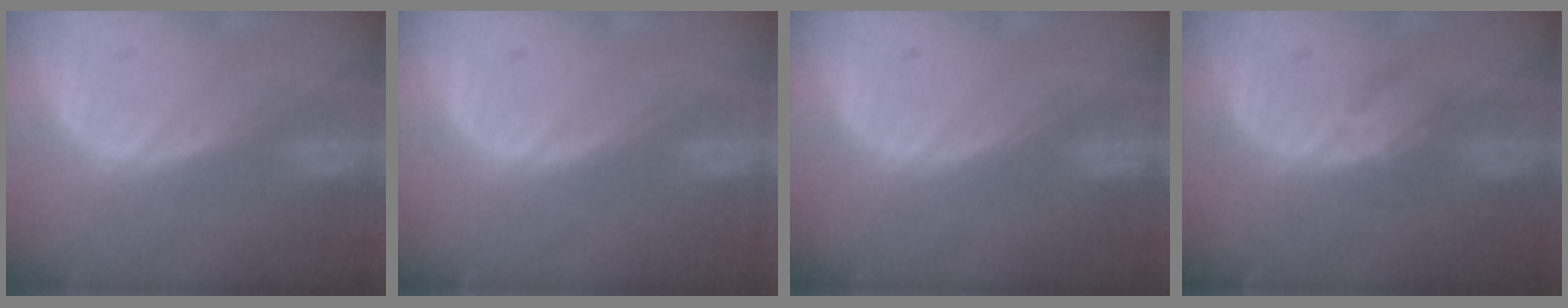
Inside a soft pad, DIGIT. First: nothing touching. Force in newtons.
{"total": 0.5, "press": 0.1, "slide": 0.5}
{"total": 0.0}
{"total": 1.9, "press": 1.9, "slide": 0.1}